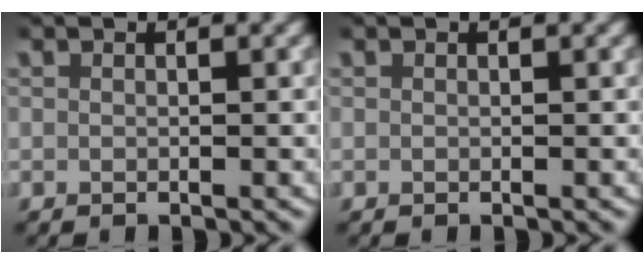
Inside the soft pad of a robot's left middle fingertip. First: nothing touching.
{"total": 0.0}